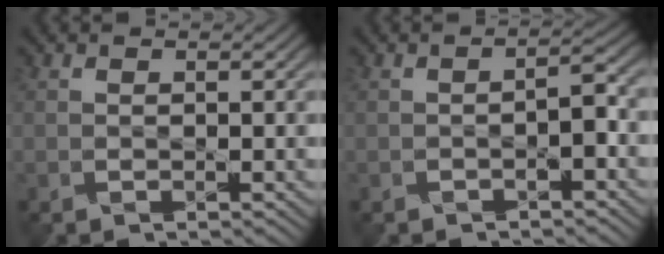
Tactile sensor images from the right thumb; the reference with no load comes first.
{"total": 2.5, "force": [-1.4, 0.3, 2.0], "torque": [-0.029, 0.015, -0.023]}